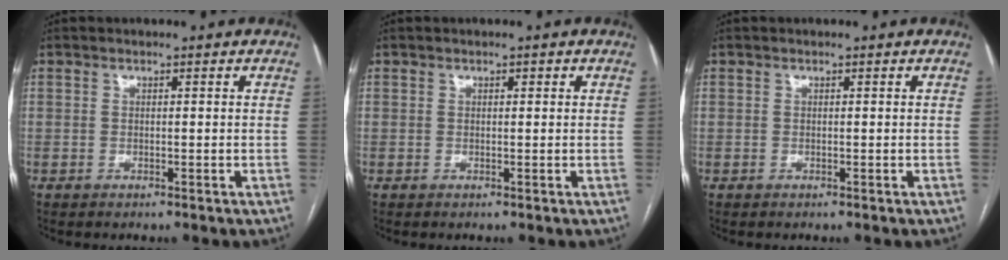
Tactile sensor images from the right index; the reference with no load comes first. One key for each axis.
{"total": 0.5, "fx": 0.2, "fy": 0.3, "fz": 0.4, "tx": -0.006, "ty": 0.002, "tz": 0.002}
{"total": 0.0}